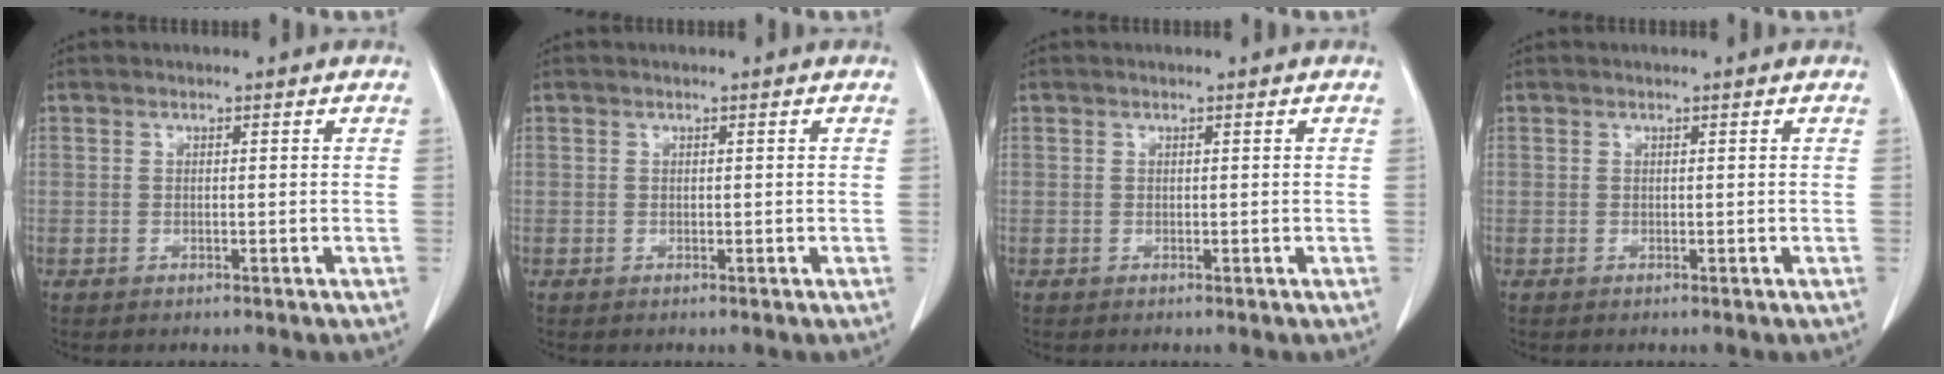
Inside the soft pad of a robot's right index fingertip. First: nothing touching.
{"total": 0.0}
{"total": 0.0}
{"total": 0.0}